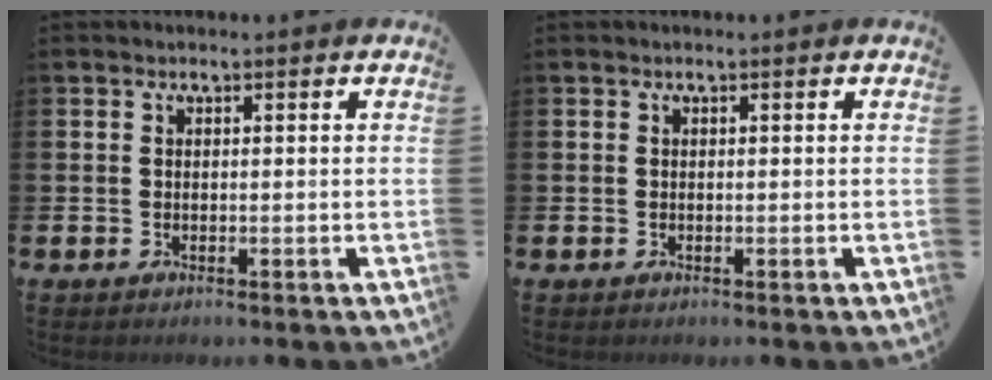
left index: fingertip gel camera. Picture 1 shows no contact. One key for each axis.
{"total": 0.0}